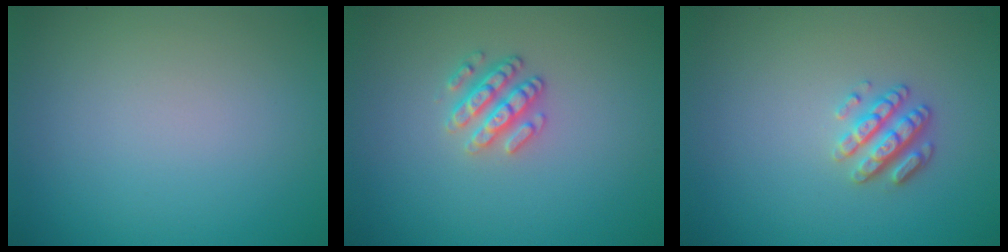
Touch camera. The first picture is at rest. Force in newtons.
{"total": 2.5, "press": 2.4, "slide": 0.8}
{"total": 2.8, "press": 2.5, "slide": 1.0}